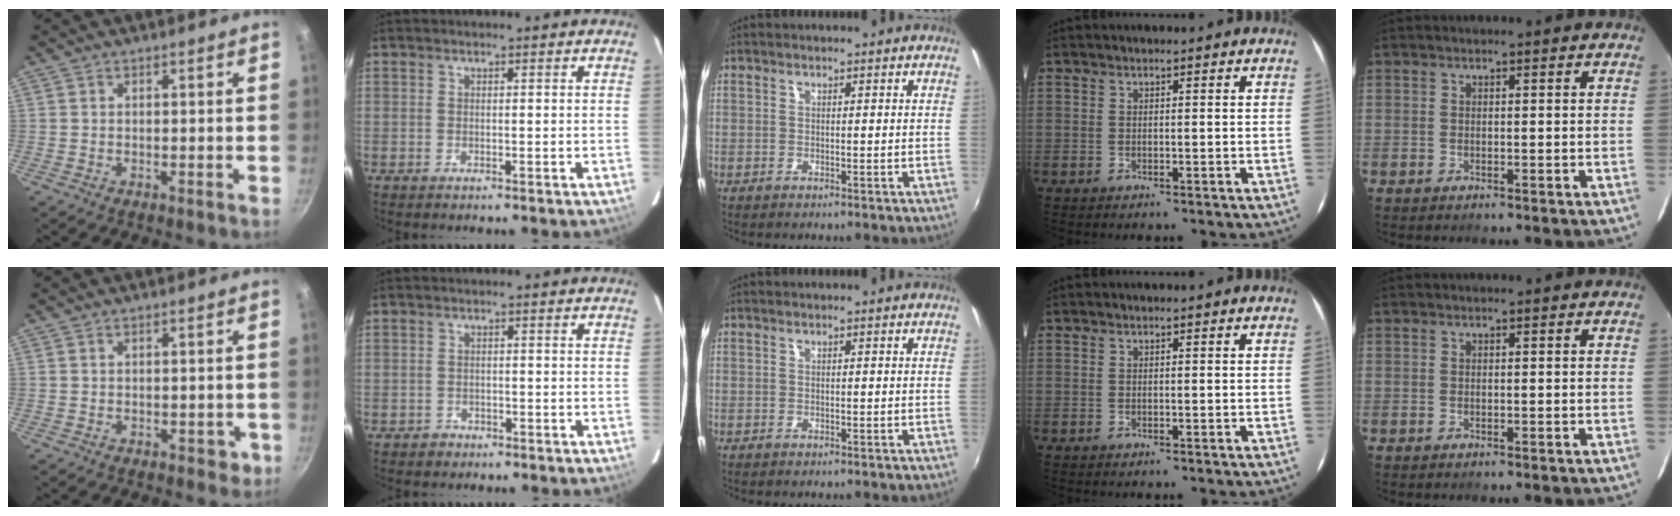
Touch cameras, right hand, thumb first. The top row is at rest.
{"thumb": {"total": 2.3, "force": [-0.5, 1.6, 1.6], "torque": [0.003, 0.011, -0.001]}, "index": {"total": 2.0, "force": [-1.2, 1.6, 0.1], "torque": [-0.006, 0.005, -0.016]}}